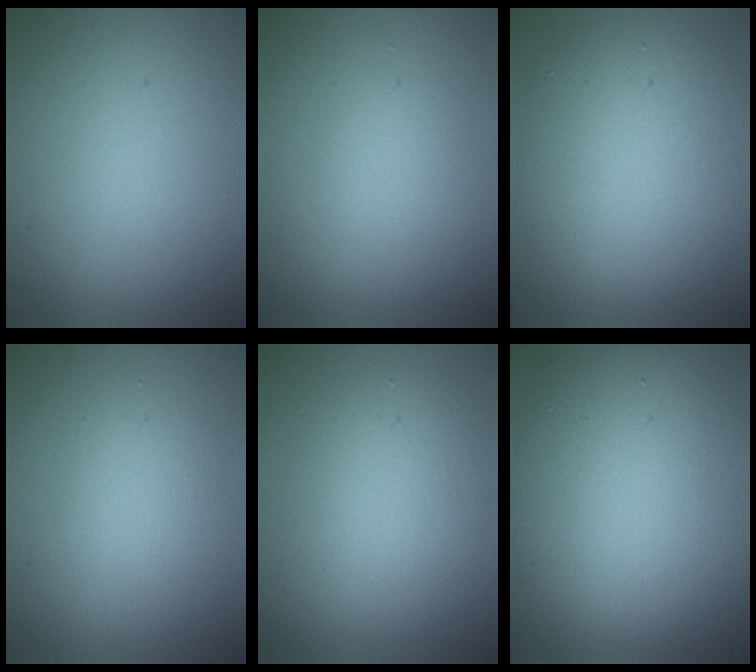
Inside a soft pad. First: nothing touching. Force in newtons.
{"total": 1.2, "press": 1.2, "slide": 0.1}
{"total": 7.5, "press": 7.5, "slide": 0.6}
{"total": 1.9, "press": 1.9, "slide": 0.1}
{"total": 4.1, "press": 4.1, "slide": 0.2}
{"total": 11.1, "press": 11.1, "slide": 0.6}